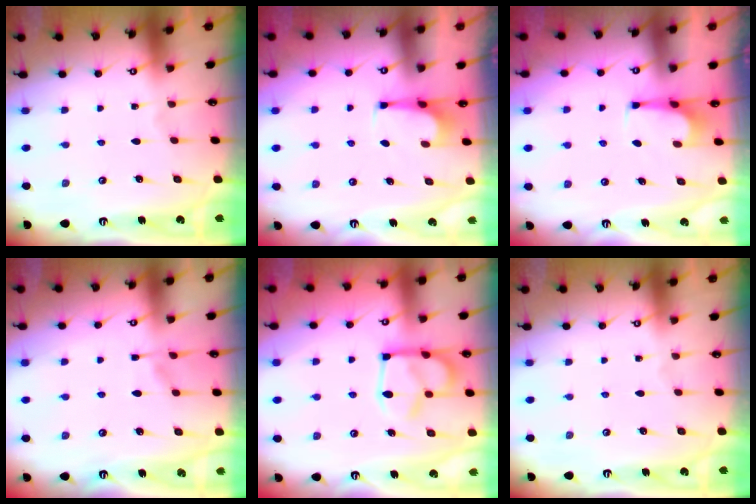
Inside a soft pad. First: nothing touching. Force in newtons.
{"total": 0.7, "press": 0.7, "slide": 0.3}
{"total": 0.7, "press": 0.7, "slide": 0.3}
{"total": 5.5, "press": 5.5, "slide": 0.6}
{"total": 6.9, "press": 6.8, "slide": 1.3}
{"total": 0.0}